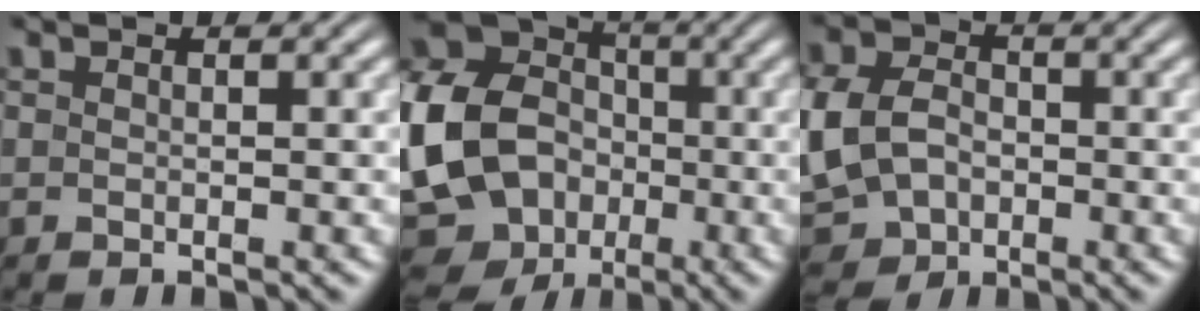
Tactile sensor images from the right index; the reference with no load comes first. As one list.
[{"total": 18.0, "force": [-2.4, 16.0, 8.0], "torque": [-0.217, -0.061, -0.038]}, {"total": 8.7, "force": [-1.5, 7.4, 4.3], "torque": [-0.109, -0.042, -0.011]}]